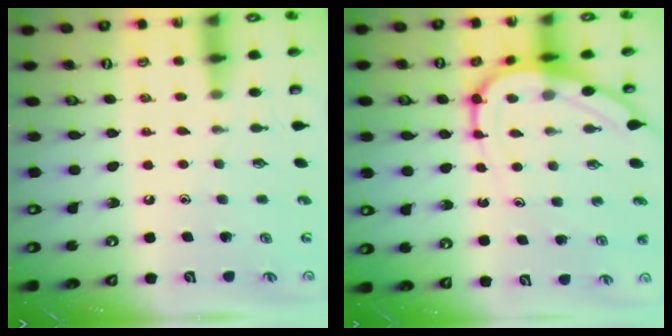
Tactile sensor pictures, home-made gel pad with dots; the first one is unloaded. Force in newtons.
{"total": 9.2, "press": 9.1, "slide": 0.8}